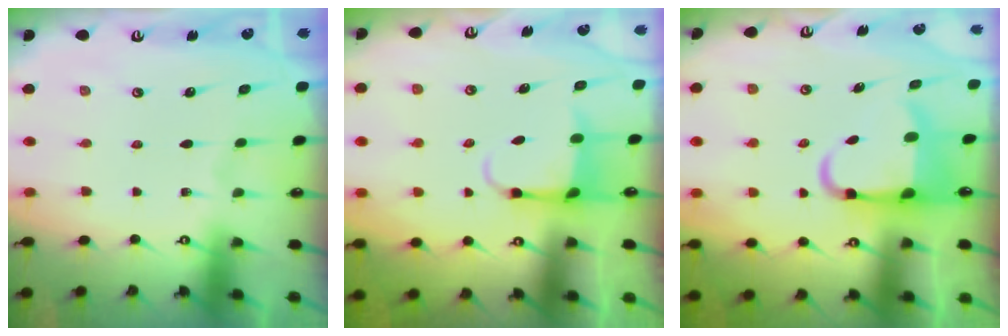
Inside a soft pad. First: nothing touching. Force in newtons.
{"total": 3.7, "press": 3.6, "slide": 0.9}
{"total": 6.1, "press": 5.9, "slide": 1.7}